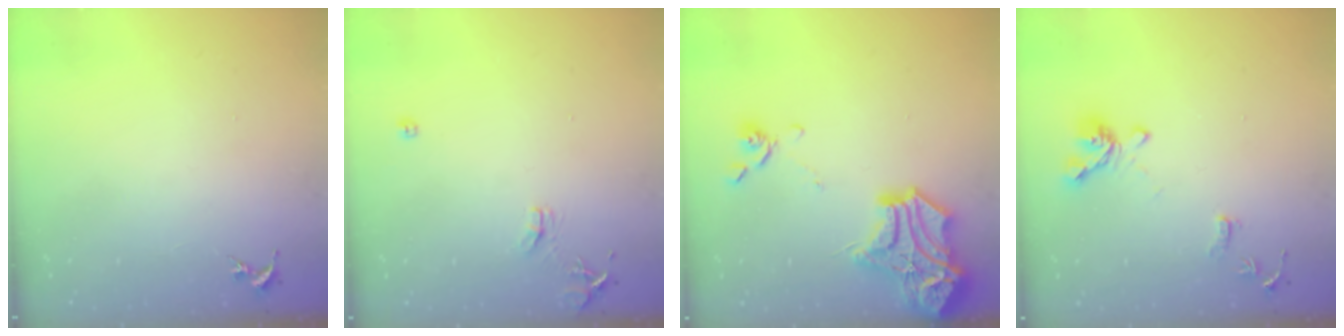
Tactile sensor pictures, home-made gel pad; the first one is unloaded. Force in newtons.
{"total": 8.6, "press": 8.6, "slide": 0.8}
{"total": 19.5, "press": 19.4, "slide": 2.1}
{"total": 12.7, "press": 12.6, "slide": 1.5}